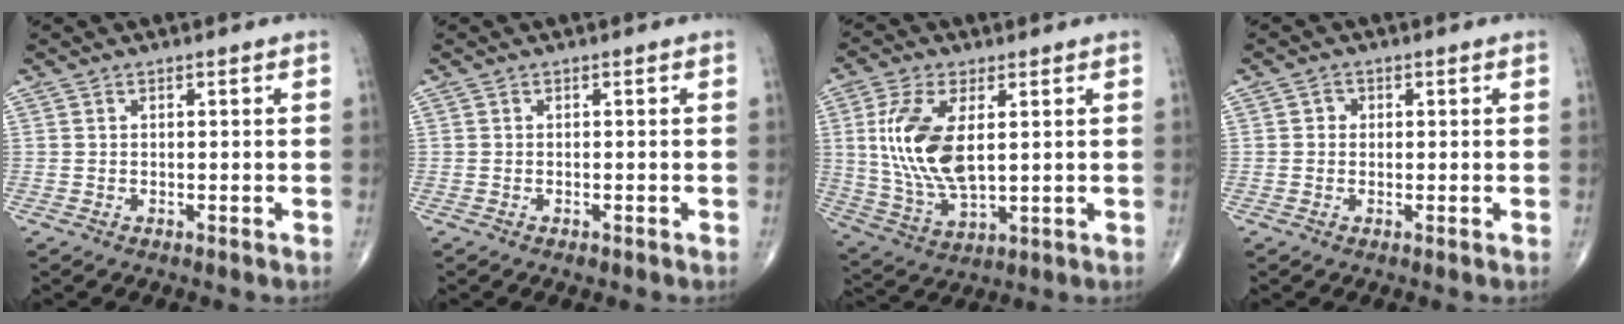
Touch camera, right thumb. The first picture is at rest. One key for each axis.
{"total": 0.8, "fx": -0.4, "fy": 0.3, "fz": 0.5, "tx": -0.009, "ty": -0.001, "tz": -0.005}
{"total": 14.3, "fx": 2.4, "fy": 6.9, "fz": 12.3, "tx": -0.258, "ty": -0.012, "tz": 0.058}
{"total": 1.5, "fx": 0.1, "fy": 1.4, "fz": 0.5, "tx": 0.001, "ty": 0.003, "tz": -0.002}